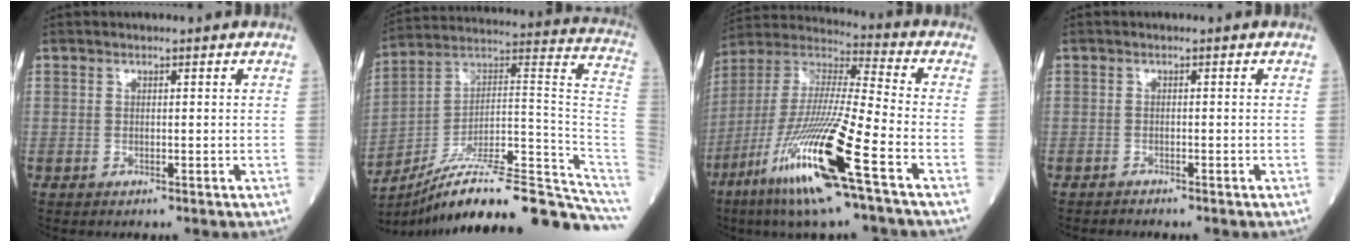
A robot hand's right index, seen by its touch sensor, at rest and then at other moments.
{"total": 26.8, "force": [-21.3, 3.0, 16.0], "torque": [-0.138, 0.046, -0.321]}
{"total": 20.0, "force": [-9.4, 0.3, 17.6], "torque": [-0.396, -0.051, -0.188]}
{"total": 0.7, "force": [-0.7, 0.1, -0.1], "torque": [-0.005, -0.002, -0.013]}